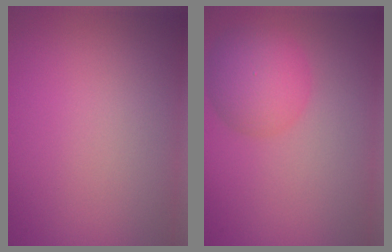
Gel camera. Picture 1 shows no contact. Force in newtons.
{"total": 4.4, "press": 4.4, "slide": 0.2}